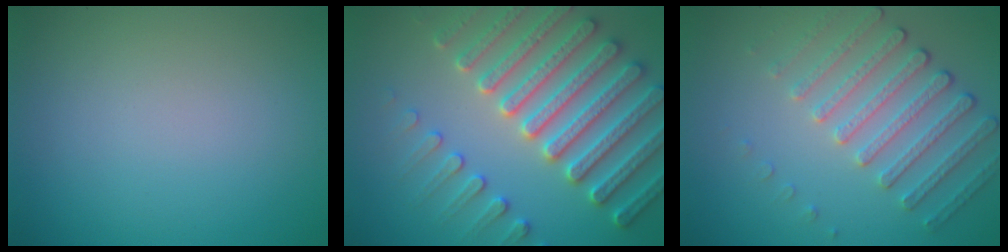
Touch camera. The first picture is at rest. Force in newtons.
{"total": 7.5, "press": 7.2, "slide": 2.0}
{"total": 4.6, "press": 3.6, "slide": 2.8}